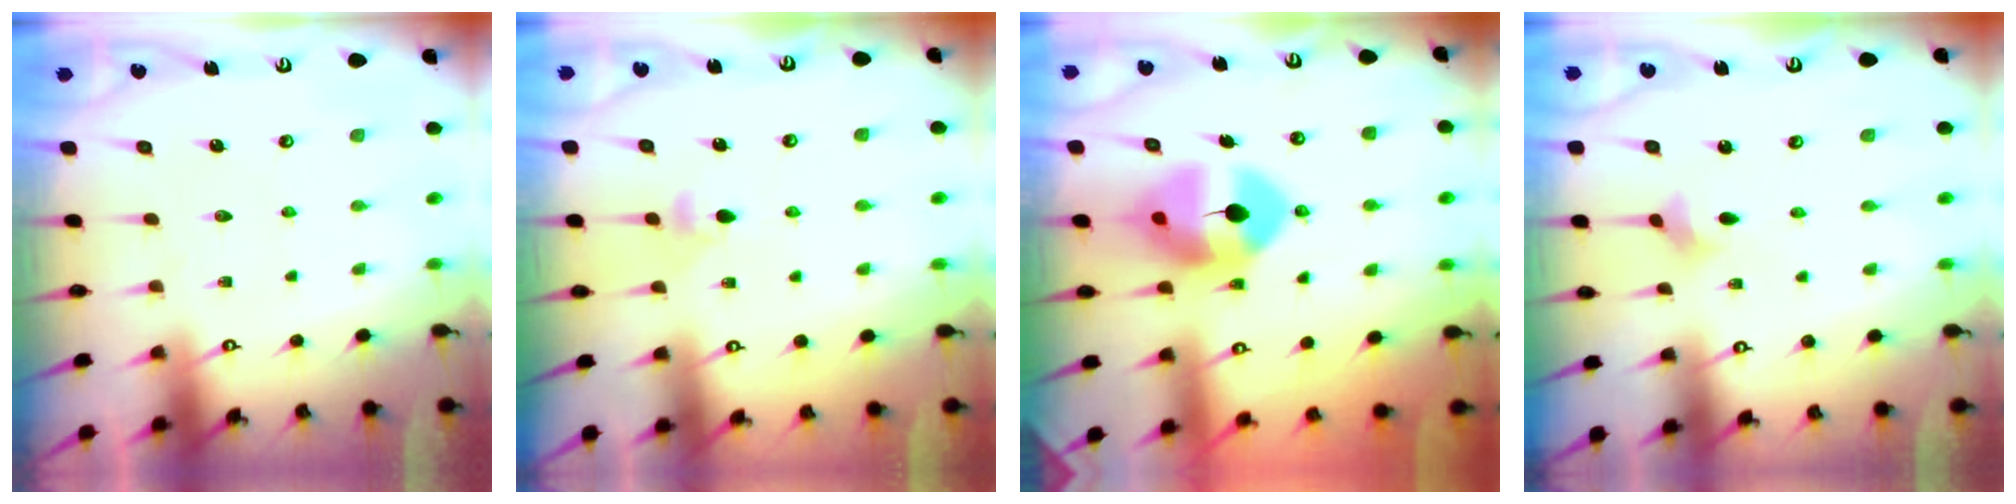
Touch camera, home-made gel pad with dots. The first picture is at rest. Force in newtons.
{"total": 4.7, "press": 4.7, "slide": 0.7}
{"total": 10.0, "press": 9.9, "slide": 1.3}
{"total": 2.4, "press": 2.3, "slide": 0.5}